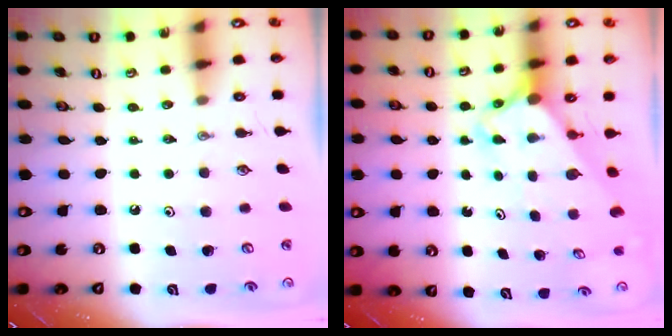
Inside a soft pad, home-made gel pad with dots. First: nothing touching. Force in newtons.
{"total": 2.8, "press": 2.8, "slide": 0.2}